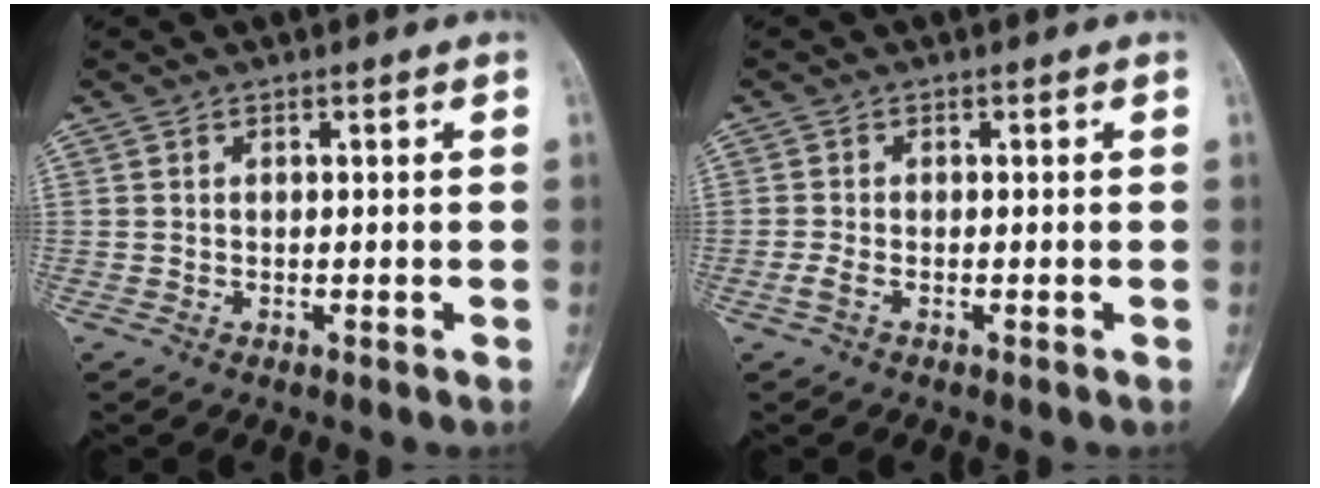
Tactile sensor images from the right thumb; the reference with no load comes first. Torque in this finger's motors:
{"motor_torque": [0.28, 0.28, 0.16, -0.16, 0.00]}